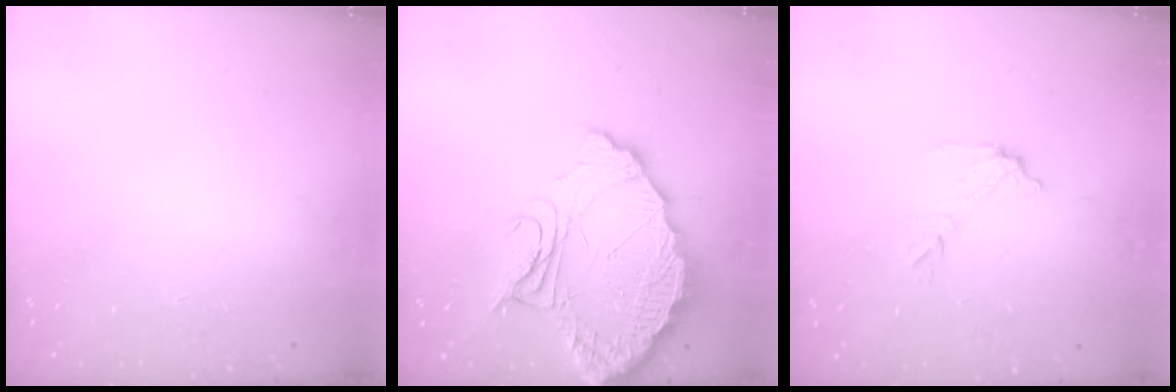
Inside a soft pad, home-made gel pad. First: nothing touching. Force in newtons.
{"total": 17.3, "press": 17.2, "slide": 1.6}
{"total": 8.1, "press": 8.1, "slide": 0.5}